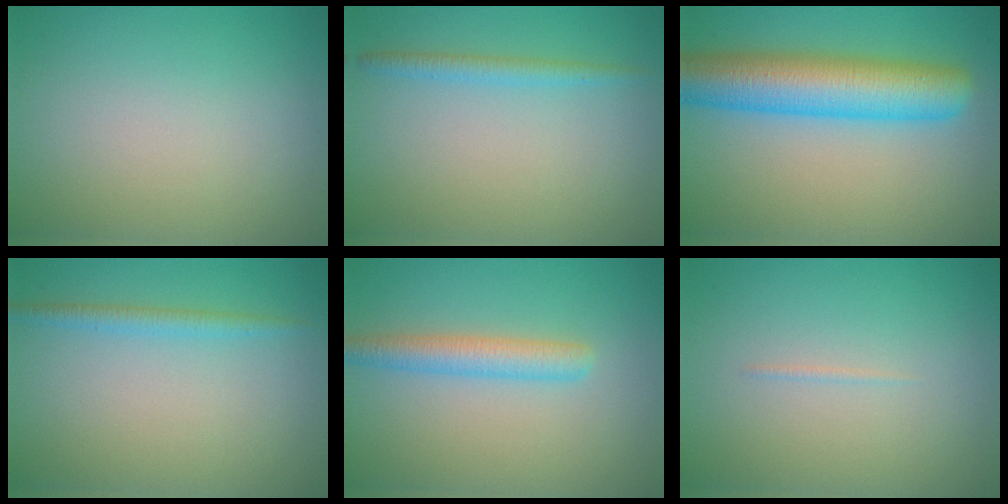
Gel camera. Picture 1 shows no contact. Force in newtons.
{"total": 1.6, "press": 1.6, "slide": 0.1}
{"total": 8.7, "press": 8.7, "slide": 0.2}
{"total": 1.6, "press": 1.6, "slide": 0.0}
{"total": 3.0, "press": 3.0, "slide": 0.1}
{"total": 0.7, "press": 0.7, "slide": 0.2}